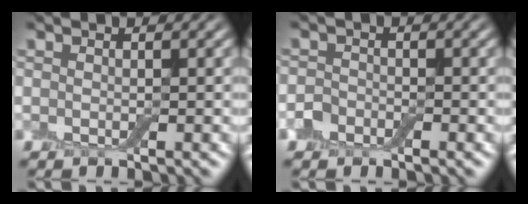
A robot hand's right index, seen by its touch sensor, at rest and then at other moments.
{"total": 1.4, "force": [-0.9, 1.0, 0.4], "torque": [-0.003, 0.004, -0.023]}